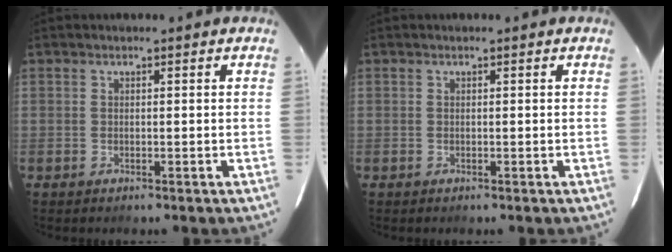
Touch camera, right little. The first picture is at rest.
{"total": 0.0}